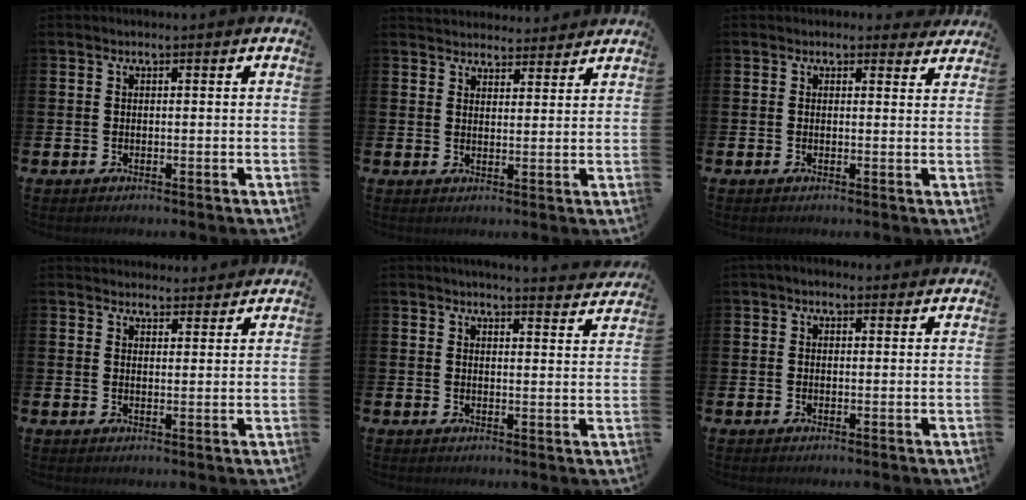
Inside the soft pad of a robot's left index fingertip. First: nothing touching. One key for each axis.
{"total": 3.8, "fx": 3.6, "fy": 0.8, "fz": -0.3, "tx": 0.007, "ty": -0.022, "tz": 0.066}
{"total": 1.4, "fx": 1.2, "fy": 0.8, "fz": 0.1, "tx": 0.003, "ty": -0.002, "tz": 0.019}
{"total": 3.1, "fx": 3.0, "fy": 0.8, "fz": -0.3, "tx": 0.001, "ty": -0.013, "tz": 0.055}
{"total": 3.7, "fx": 3.7, "fy": -0.2, "fz": 0.2, "tx": -0.003, "ty": -0.028, "tz": 0.064}
{"total": 1.1, "fx": 0.7, "fy": 0.6, "fz": 0.5, "tx": -0.006, "ty": 0.006, "tz": 0.012}